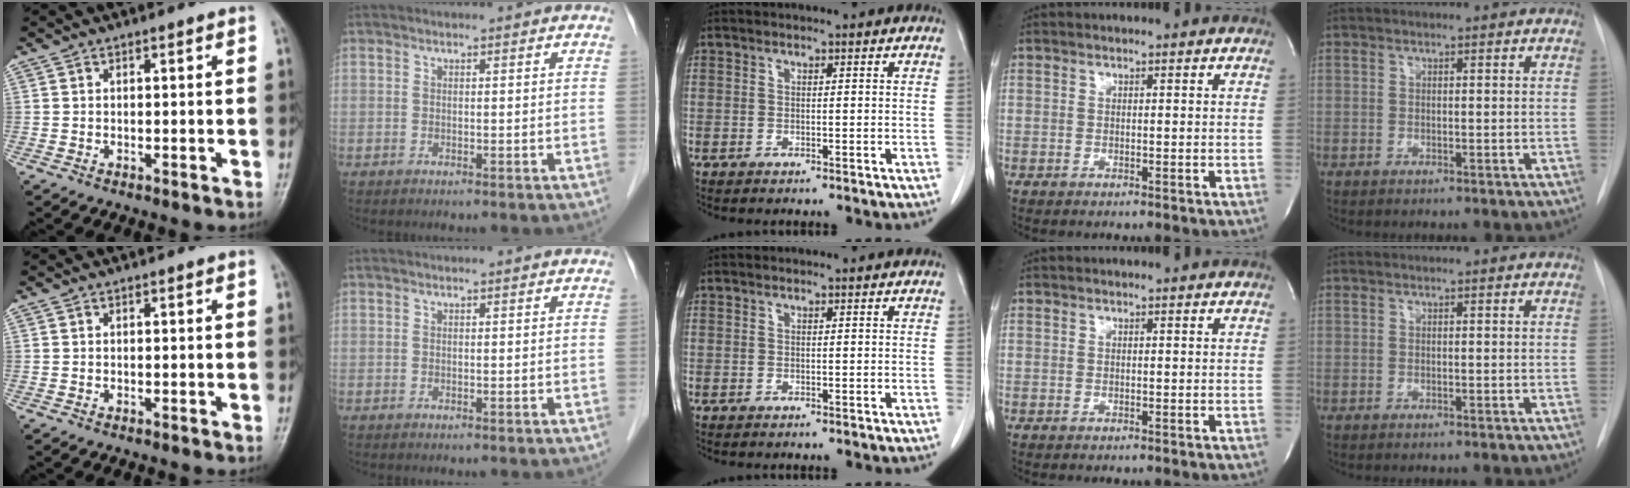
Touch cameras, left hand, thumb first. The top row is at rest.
{}